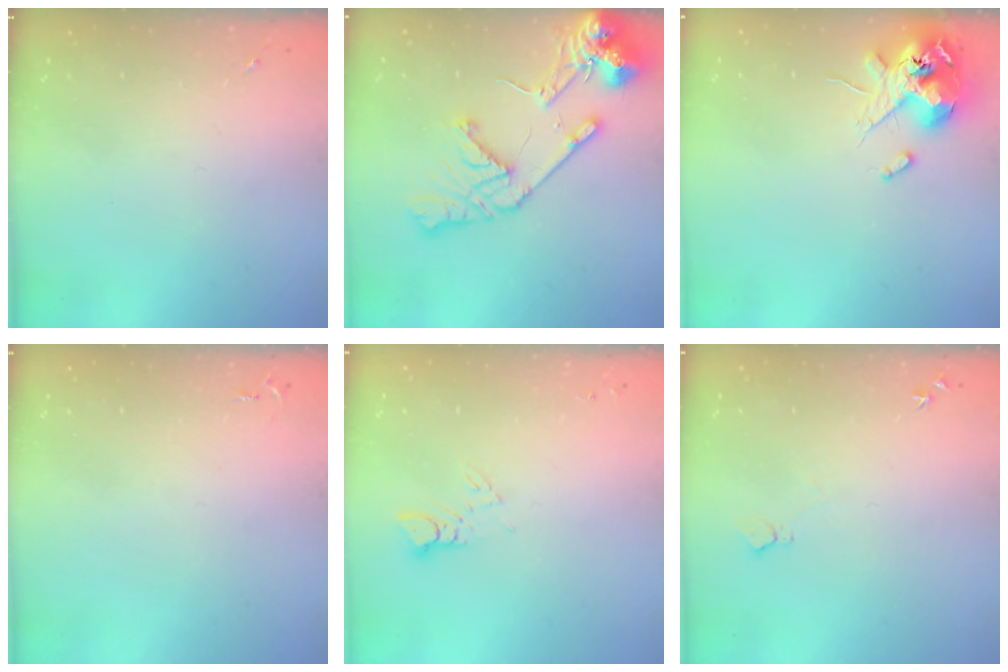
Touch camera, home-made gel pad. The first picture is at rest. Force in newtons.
{"total": 16.2, "press": 16.0, "slide": 2.5}
{"total": 13.1, "press": 12.9, "slide": 2.2}
{"total": 2.6, "press": 2.6, "slide": 0.4}
{"total": 3.0, "press": 3.0, "slide": 0.3}
{"total": 5.5, "press": 5.5, "slide": 0.7}